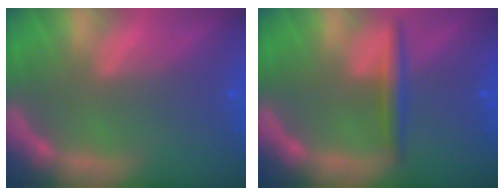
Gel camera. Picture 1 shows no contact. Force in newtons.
{"total": 2.5}